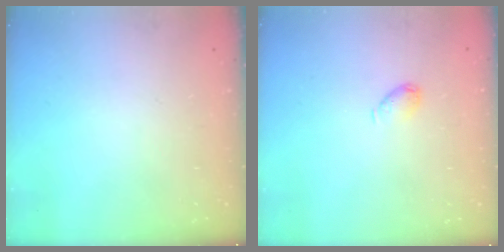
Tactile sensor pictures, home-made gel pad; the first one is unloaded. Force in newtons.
{"total": 4.5, "press": 4.4, "slide": 0.8}